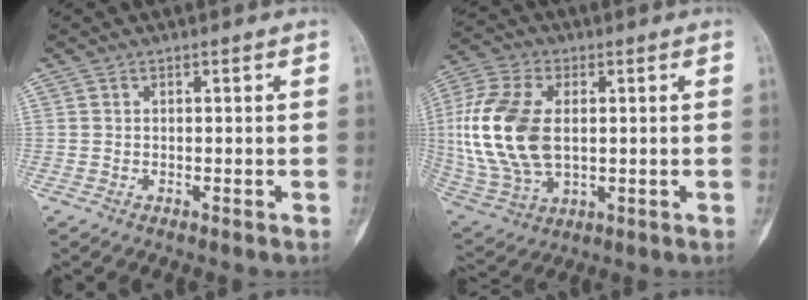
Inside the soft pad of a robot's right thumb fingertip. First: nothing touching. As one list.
[{"total": 18.6, "force": [1.4, 11.2, 14.8], "torque": [-0.331, -0.003, 0.034]}]